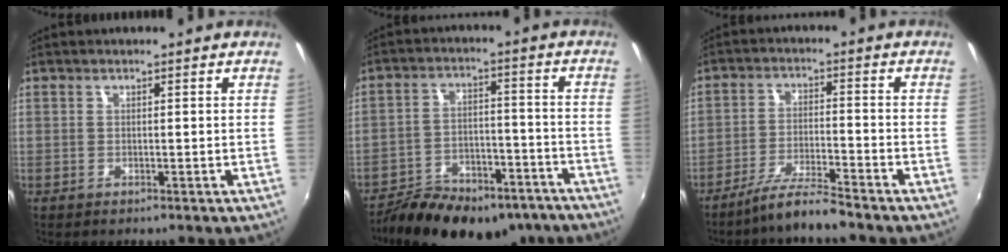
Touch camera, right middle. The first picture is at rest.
{"total": 21.1, "force": [-16.7, 8.9, 9.4], "torque": [-0.175, 0.009, -0.224]}
{"total": 7.0, "force": [-6.1, -0.1, 3.3], "torque": [-0.074, -0.001, -0.109]}